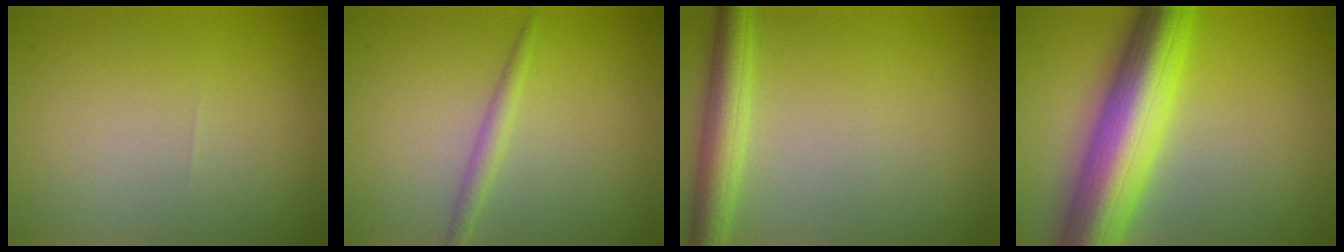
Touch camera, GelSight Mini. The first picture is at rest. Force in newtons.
{"total": 1.4, "press": 1.4, "slide": 0.1}
{"total": 3.8, "press": 3.8, "slide": 0.2}
{"total": 10.2, "press": 10.2, "slide": 0.4}